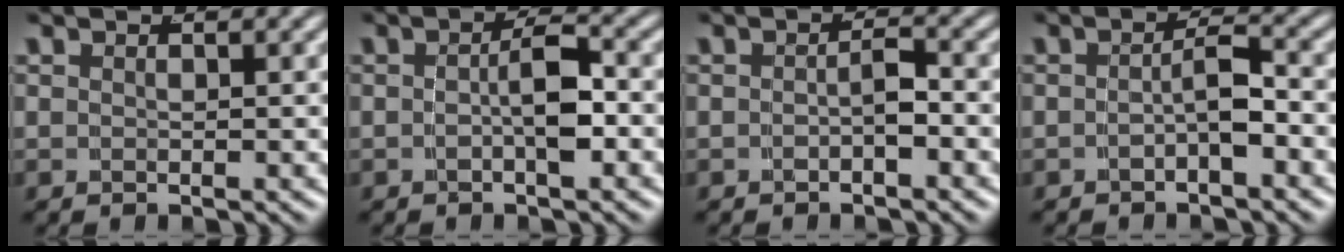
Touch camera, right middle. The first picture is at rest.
{"total": 2.4, "force": [-0.8, 0.2, 2.3], "torque": [-0.035, -0.005, -0.008]}
{"total": 1.4, "force": [-1.0, 0.2, 1.0], "torque": [-0.013, -0.003, -0.013]}
{"total": 2.1, "force": [-1.3, 0.2, 1.6], "torque": [-0.023, -0.005, -0.017]}